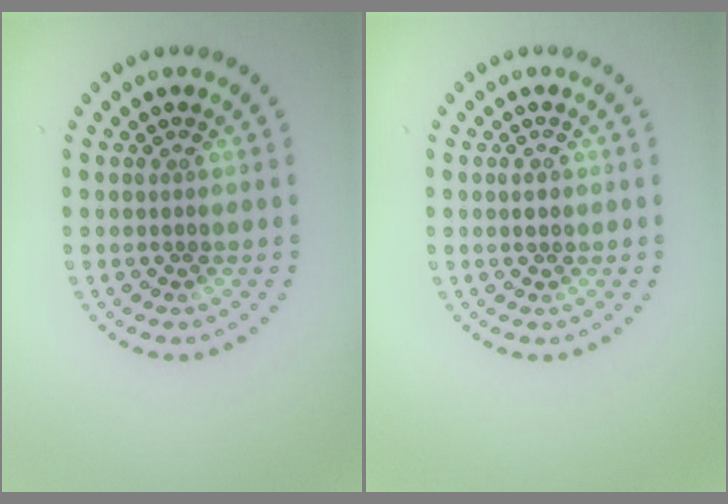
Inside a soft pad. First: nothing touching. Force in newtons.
{"total": 1.2, "press": 1.2, "slide": 0.1}